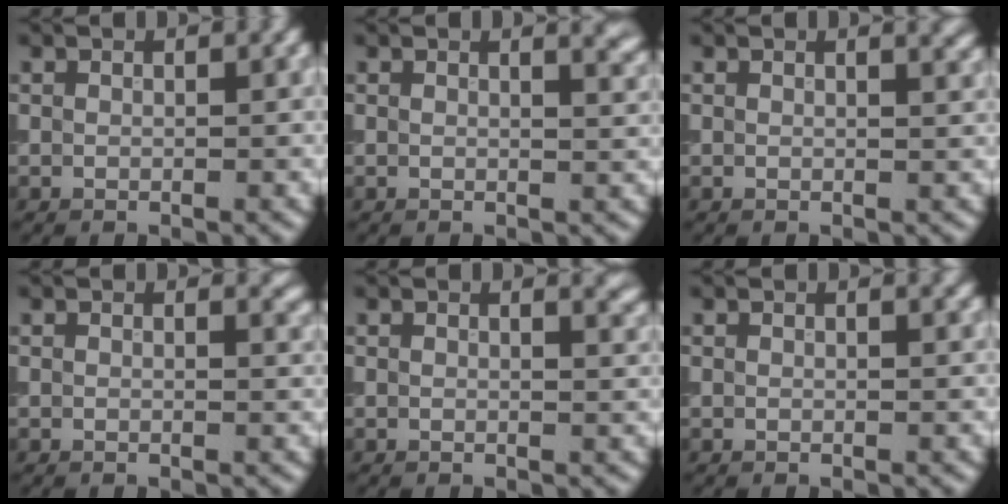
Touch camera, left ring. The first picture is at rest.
{"total": 3.1, "force": [1.9, 1.4, 2.0], "torque": [0.003, 0.007, 0.014]}
{"total": 2.2, "force": [1.5, 0.9, 1.3], "torque": [0.001, 0.003, 0.011]}
{"total": 0.8, "force": [0.6, 0.2, 0.5], "torque": [-0.003, -0.002, 0.009]}
{"total": 2.2, "force": [1.5, 0.8, 1.3], "torque": [0.000, 0.001, 0.015]}
{"total": 1.1, "force": [0.8, 0.4, 0.7], "torque": [-0.002, 0.003, 0.007]}